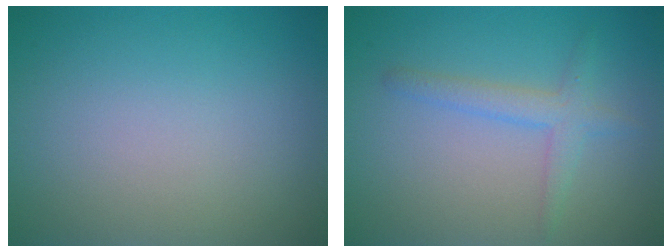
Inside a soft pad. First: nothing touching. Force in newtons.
{"total": 2.3, "press": 2.3, "slide": 0.1}